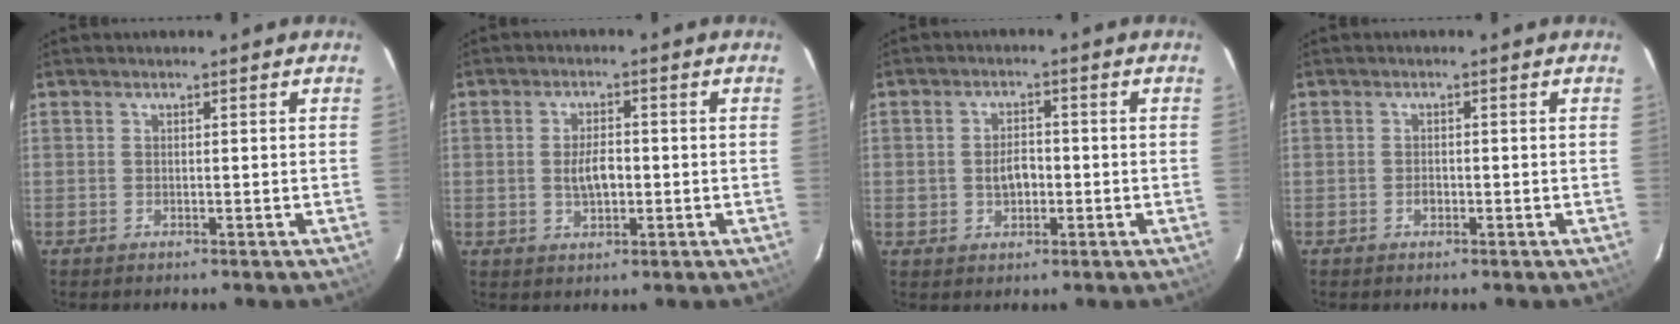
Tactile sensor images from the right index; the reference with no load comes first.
{"total": 4.7, "force": [-0.5, 2.4, 3.9], "torque": [-0.074, 0.002, -0.003]}
{"total": 4.3, "force": [-0.6, 2.9, 3.0], "torque": [-0.056, 0.007, -0.004]}
{"total": 1.2, "force": [-0.4, 0.8, 0.7], "torque": [-0.013, 0.003, -0.006]}